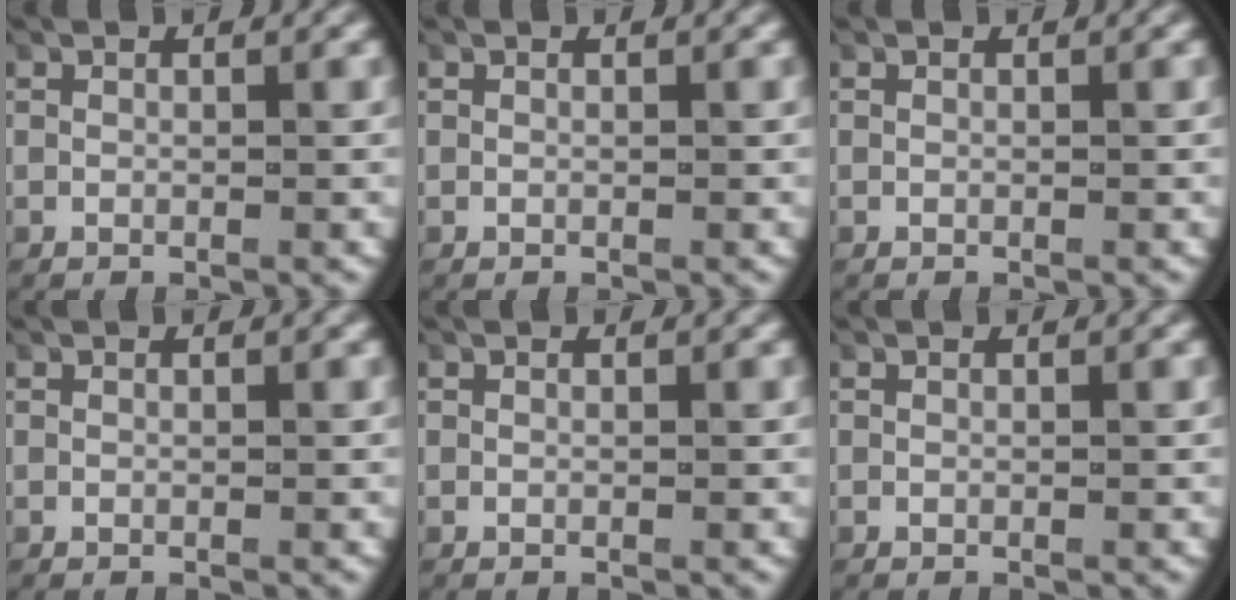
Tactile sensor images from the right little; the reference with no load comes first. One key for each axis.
{"total": 0.0}
{"total": 0.0}
{"total": 0.0}
{"total": 0.0}
{"total": 0.0}